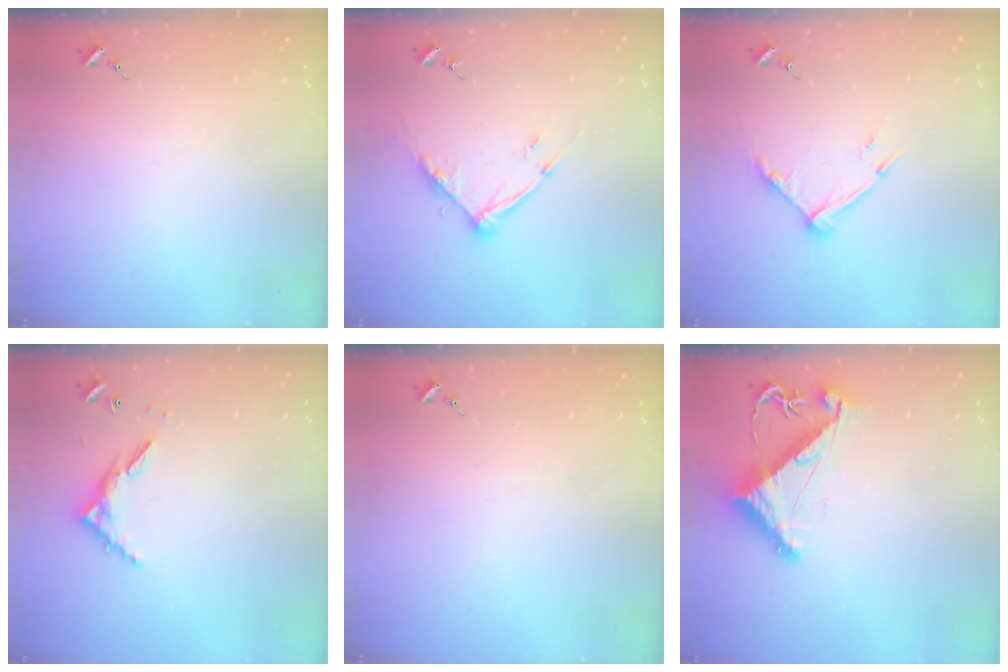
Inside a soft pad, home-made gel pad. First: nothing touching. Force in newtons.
{"total": 10.3, "press": 10.2, "slide": 0.9}
{"total": 10.4, "press": 10.4, "slide": 0.8}
{"total": 6.3, "press": 6.3, "slide": 0.5}
{"total": 0.0}
{"total": 8.0, "press": 8.0, "slide": 0.7}